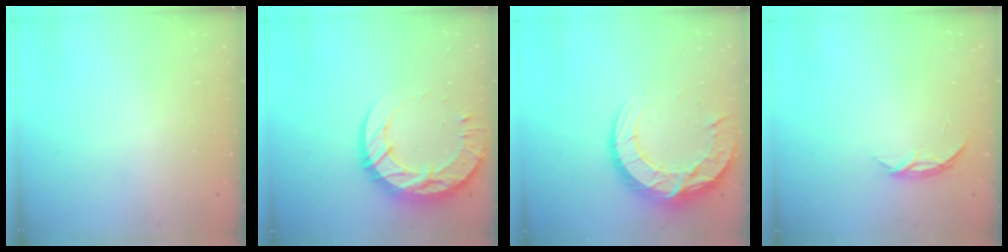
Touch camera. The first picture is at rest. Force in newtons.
{"total": 18.6, "press": 18.5, "slide": 1.6}
{"total": 17.9, "press": 17.8, "slide": 1.3}
{"total": 3.7, "press": 3.7, "slide": 0.4}